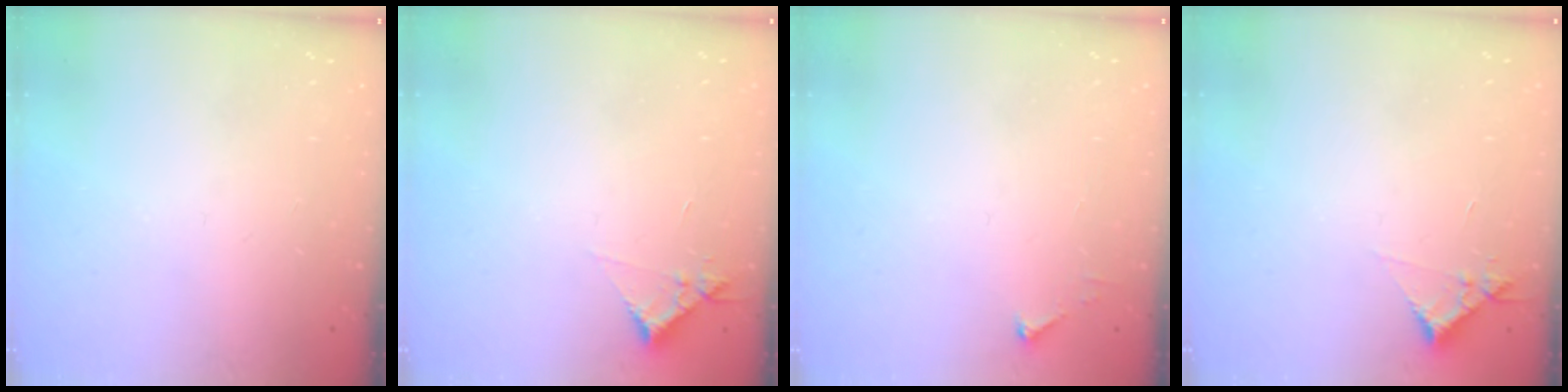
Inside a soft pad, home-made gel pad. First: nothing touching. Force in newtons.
{"total": 3.9, "press": 3.9, "slide": 0.5}
{"total": 2.5, "press": 2.5, "slide": 0.3}
{"total": 3.9, "press": 3.9, "slide": 0.5}